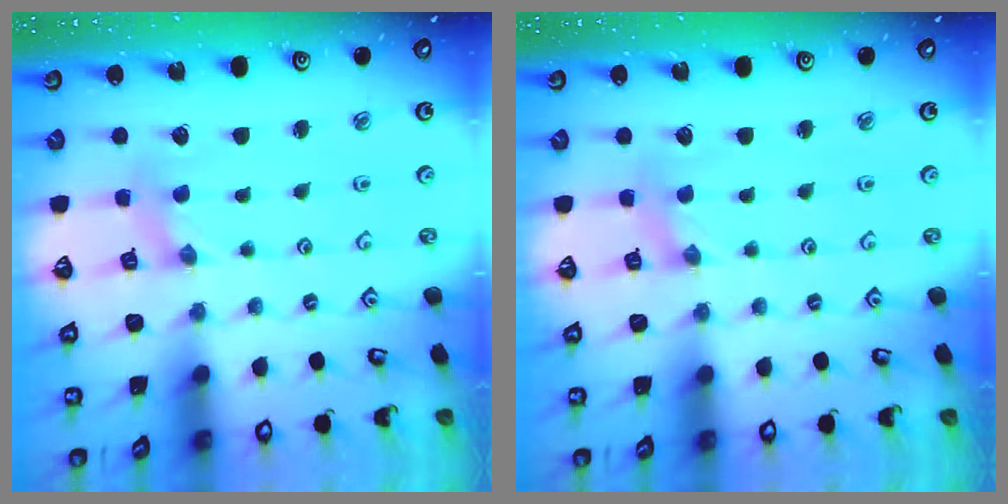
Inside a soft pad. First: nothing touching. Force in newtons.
{"total": 0.0}